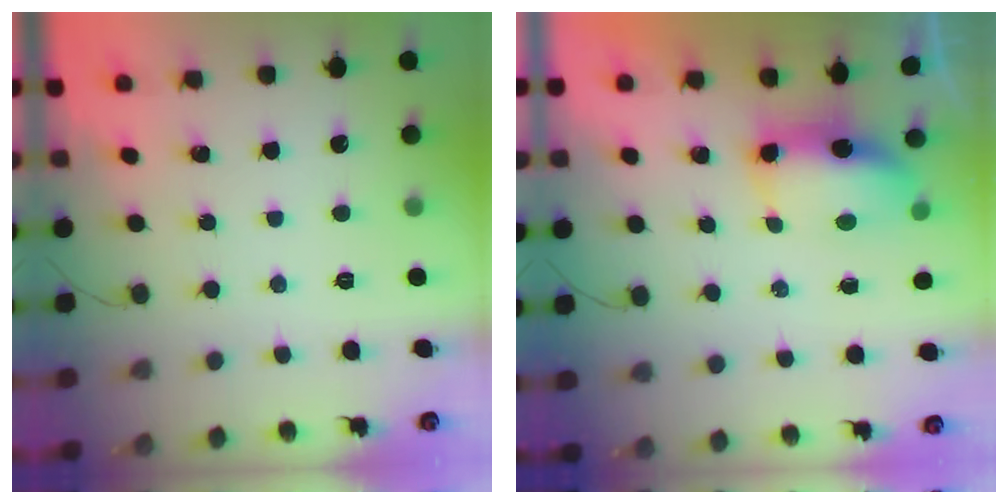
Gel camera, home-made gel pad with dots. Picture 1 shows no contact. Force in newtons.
{"total": 7.1, "press": 7.0, "slide": 1.0}